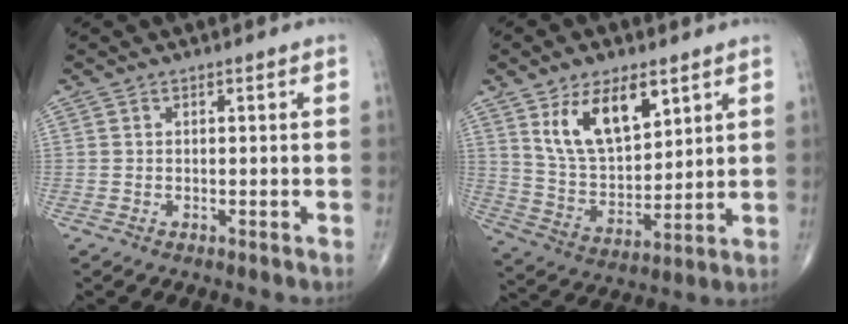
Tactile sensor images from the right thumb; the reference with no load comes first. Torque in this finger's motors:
{"motor_torque": [-0.29, 0.61, 1.23, 0.87, 0.35]}